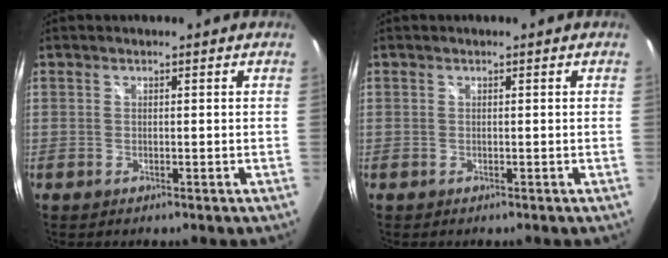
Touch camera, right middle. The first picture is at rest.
{"total": 0.0}